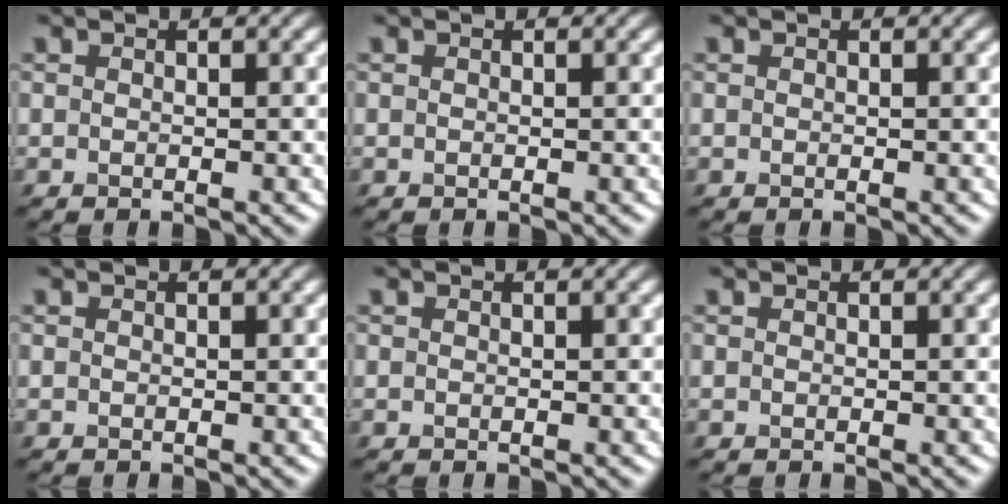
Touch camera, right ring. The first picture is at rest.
{"total": 0.0}
{"total": 0.0}
{"total": 0.0}
{"total": 0.0}
{"total": 0.0}